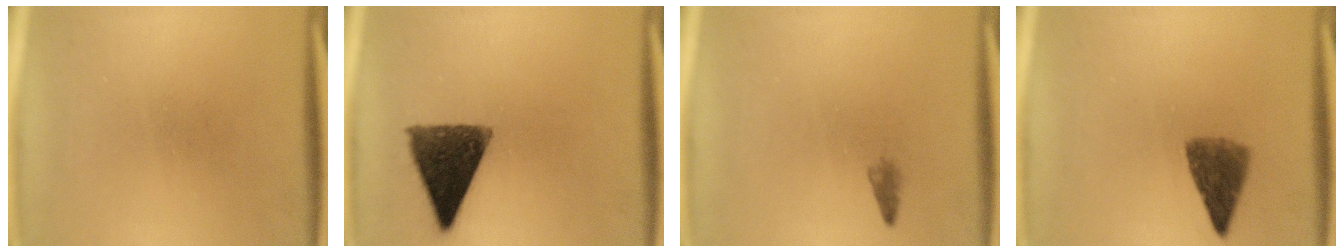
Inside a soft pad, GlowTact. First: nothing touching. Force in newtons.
{"total": 11.9}
{"total": 0.9}
{"total": 5.4}